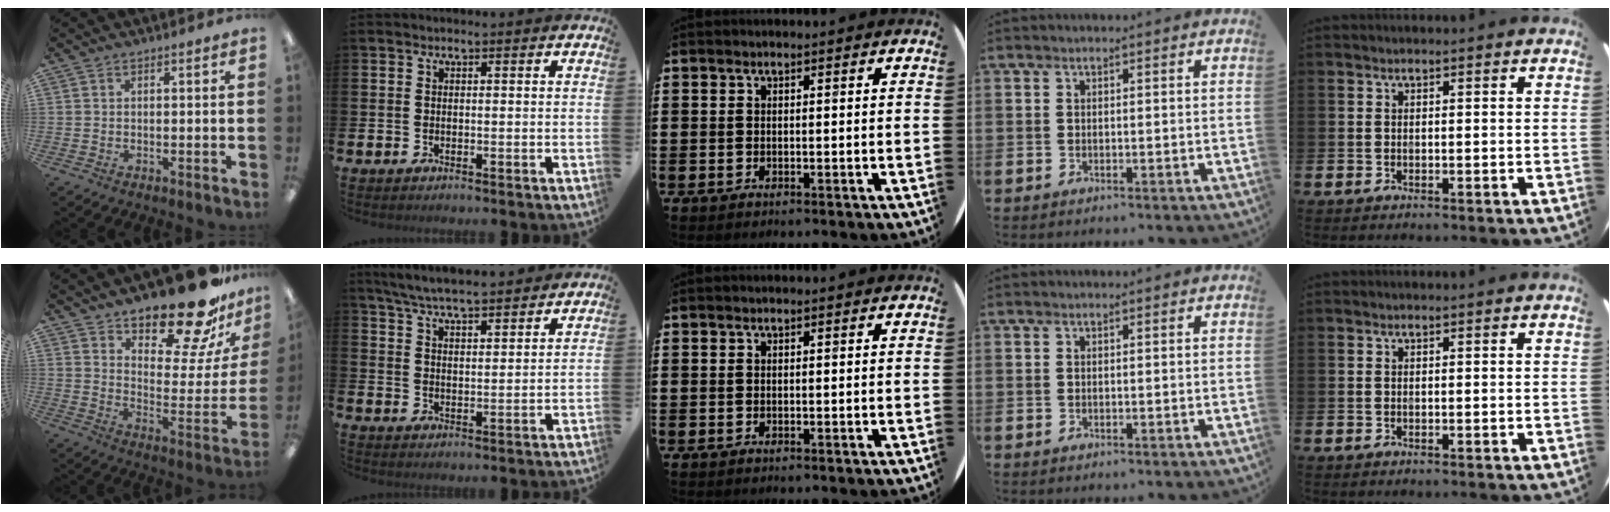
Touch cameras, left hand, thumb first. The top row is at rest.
{"thumb": {"total": 21.4, "force": [17.6, 6.9, 10.1], "torque": [-0.135, -0.130, 0.291]}, "index": {"total": 6.1, "force": [5.9, 0.3, 1.4], "torque": [-0.050, -0.031, 0.106]}}